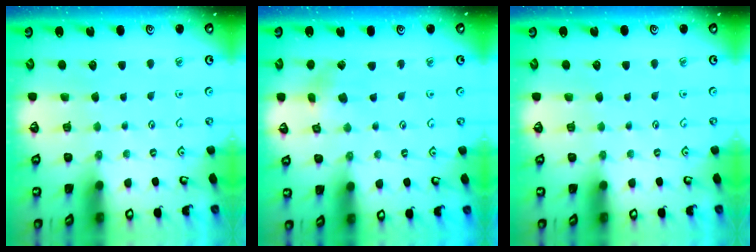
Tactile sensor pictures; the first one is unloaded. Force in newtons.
{"total": 2.8, "press": 2.8, "slide": 0.4}
{"total": 0.0}